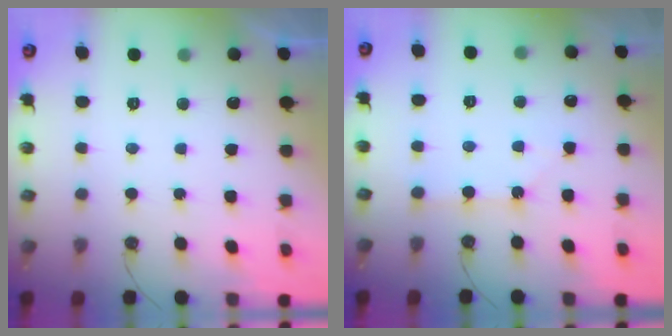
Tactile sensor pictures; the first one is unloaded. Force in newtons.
{"total": 1.1, "press": 1.1, "slide": 0.2}